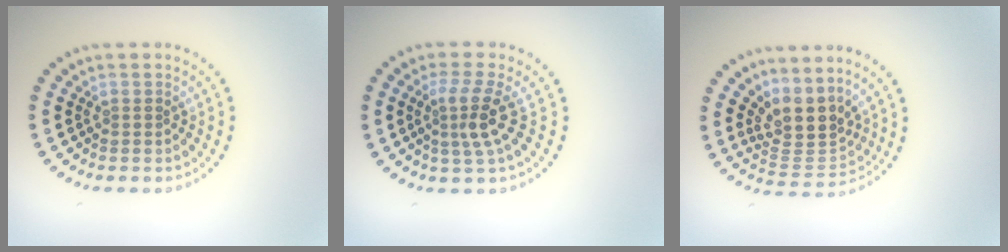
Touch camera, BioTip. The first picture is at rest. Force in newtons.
{"total": 3.0, "press": 2.3, "slide": 2.0}
{"total": 3.9, "press": 2.8, "slide": 2.7}